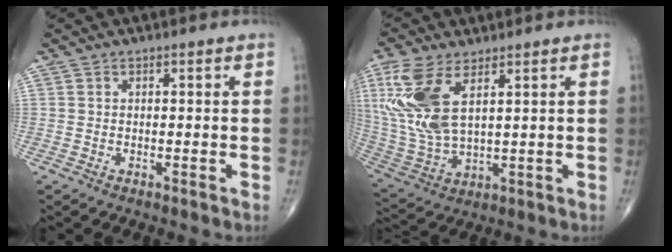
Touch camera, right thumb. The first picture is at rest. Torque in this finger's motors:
{"motor_torque": [0.23, 0.43, 1.15, 0.80, 0.27]}